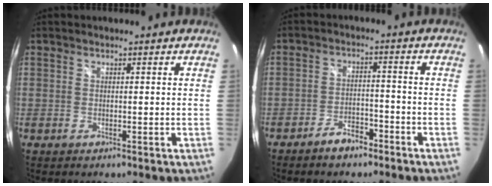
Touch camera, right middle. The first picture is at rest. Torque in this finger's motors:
{"motor_torque": [0.80, -1.33, 0.04, 0.01]}